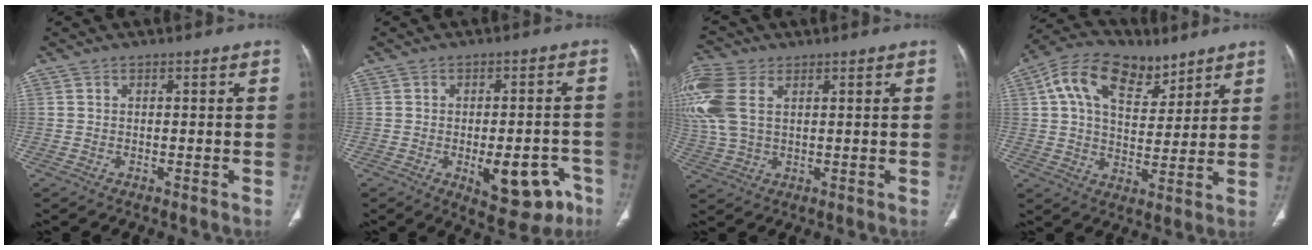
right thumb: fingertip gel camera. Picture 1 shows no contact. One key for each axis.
{"total": 12.0, "fx": -5.1, "fy": 5.7, "fz": 9.3, "tx": -0.091, "ty": 0.025, "tz": -0.055}
{"total": 13.8, "fx": 4.3, "fy": 8.6, "fz": 9.9, "tx": -0.268, "ty": 0.008, "tz": 0.088}
{"total": 15.5, "fx": 8.1, "fy": 9.3, "fz": 9.4, "tx": -0.137, "ty": -0.009, "tz": 0.140}